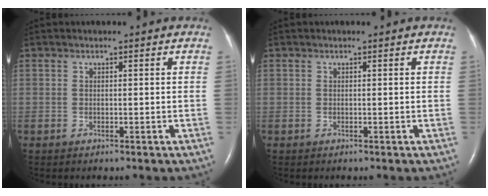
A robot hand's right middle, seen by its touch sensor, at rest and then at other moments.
{"total": 0.0}